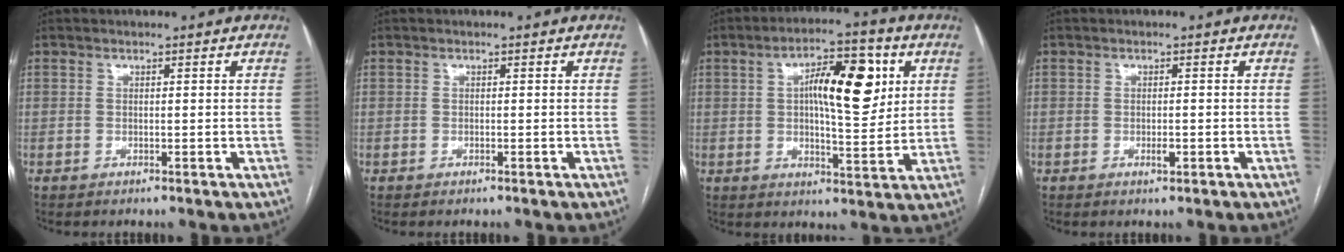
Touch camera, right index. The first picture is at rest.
{"total": 0.0}
{"total": 12.3, "force": [3.3, 3.7, 11.3], "torque": [-0.177, 0.018, 0.051]}
{"total": 1.4, "force": [-0.4, 0.5, 1.2], "torque": [-0.020, -0.001, -0.005]}